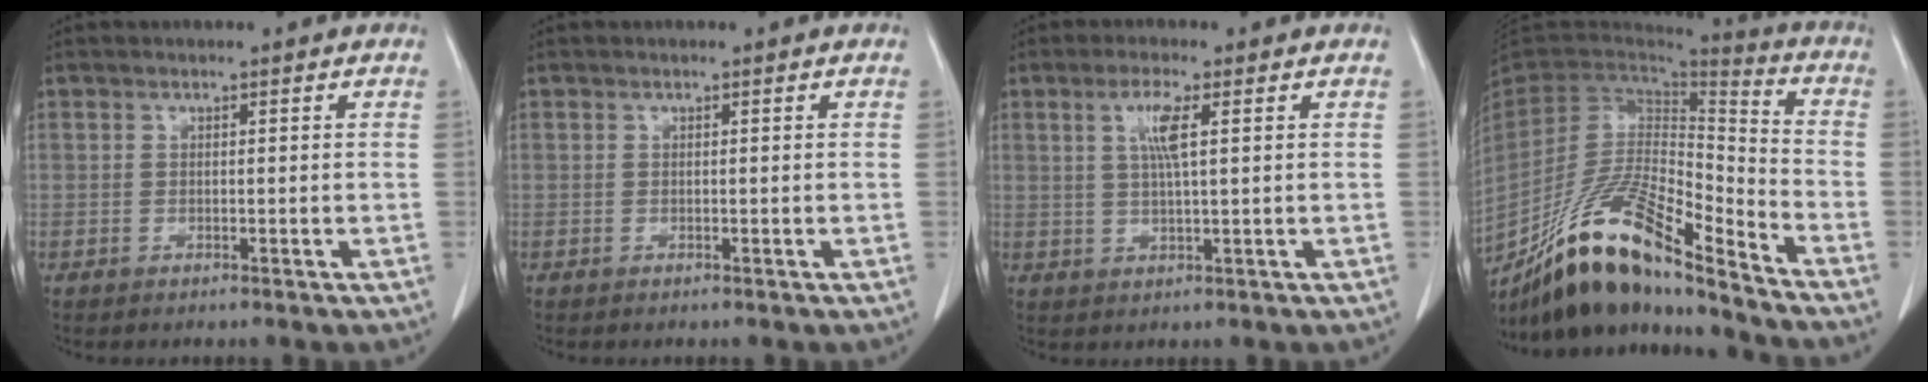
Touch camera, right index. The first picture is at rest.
{"total": 0.0}
{"total": 4.5, "force": [1.5, 0.2, 4.2], "torque": [-0.085, 0.002, 0.030]}
{"total": 19.8, "force": [-15.3, 3.0, 12.2], "torque": [-0.238, -0.005, -0.282]}